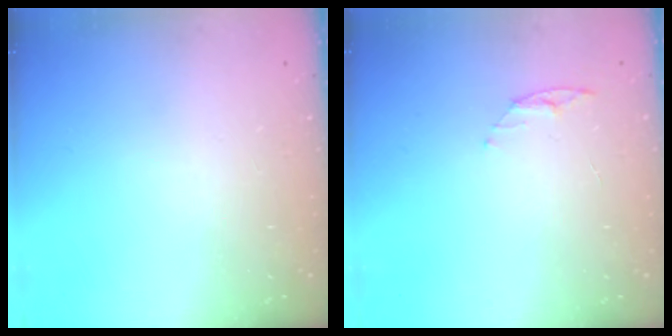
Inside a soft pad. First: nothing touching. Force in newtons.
{"total": 4.5, "press": 4.4, "slide": 0.5}